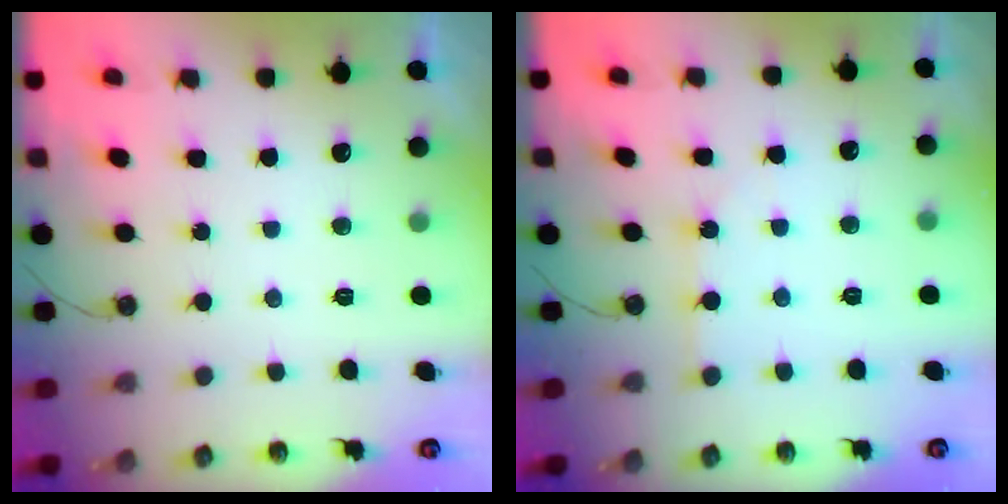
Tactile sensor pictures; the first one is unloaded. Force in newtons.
{"total": 2.8, "press": 2.8, "slide": 0.4}